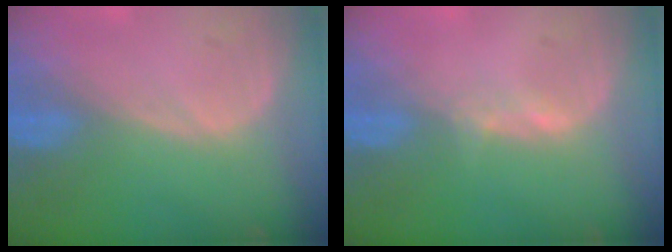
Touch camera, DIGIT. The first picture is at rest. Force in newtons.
{"total": 1.1, "press": 1.1, "slide": 0.3}